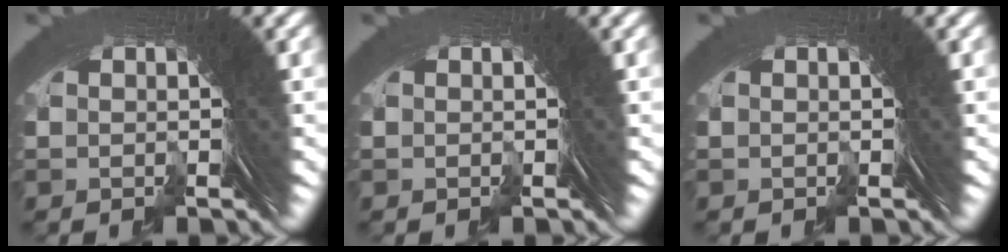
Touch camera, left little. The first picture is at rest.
{"total": 0.0}
{"total": 0.0}